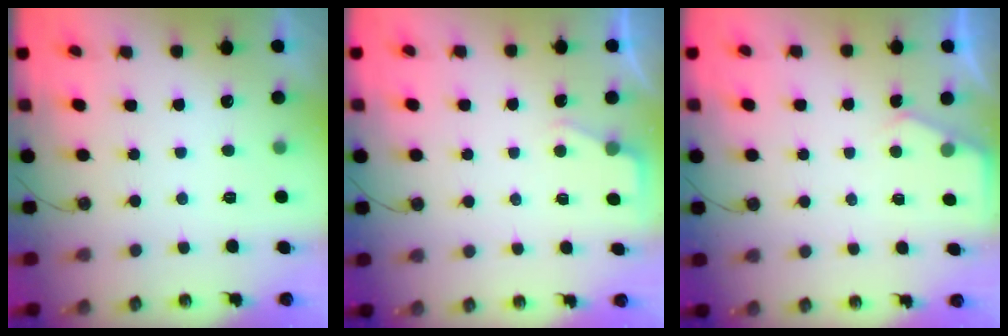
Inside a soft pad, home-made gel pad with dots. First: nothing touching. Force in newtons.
{"total": 2.4, "press": 2.4, "slide": 0.4}
{"total": 3.5, "press": 3.4, "slide": 0.5}